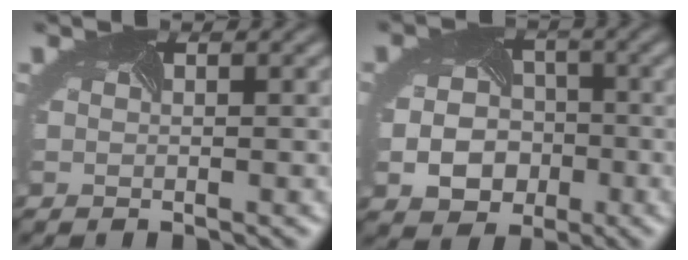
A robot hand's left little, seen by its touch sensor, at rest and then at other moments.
{"total": 6.1, "force": [-2.1, 4.9, 3.0], "torque": [-0.051, -0.023, -0.024]}